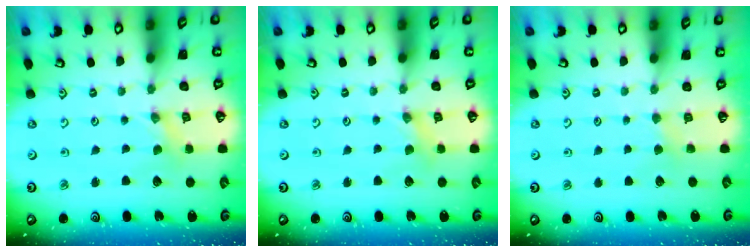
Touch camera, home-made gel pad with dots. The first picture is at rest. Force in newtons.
{"total": 1.6, "press": 1.6, "slide": 0.1}
{"total": 2.2, "press": 2.2, "slide": 0.4}